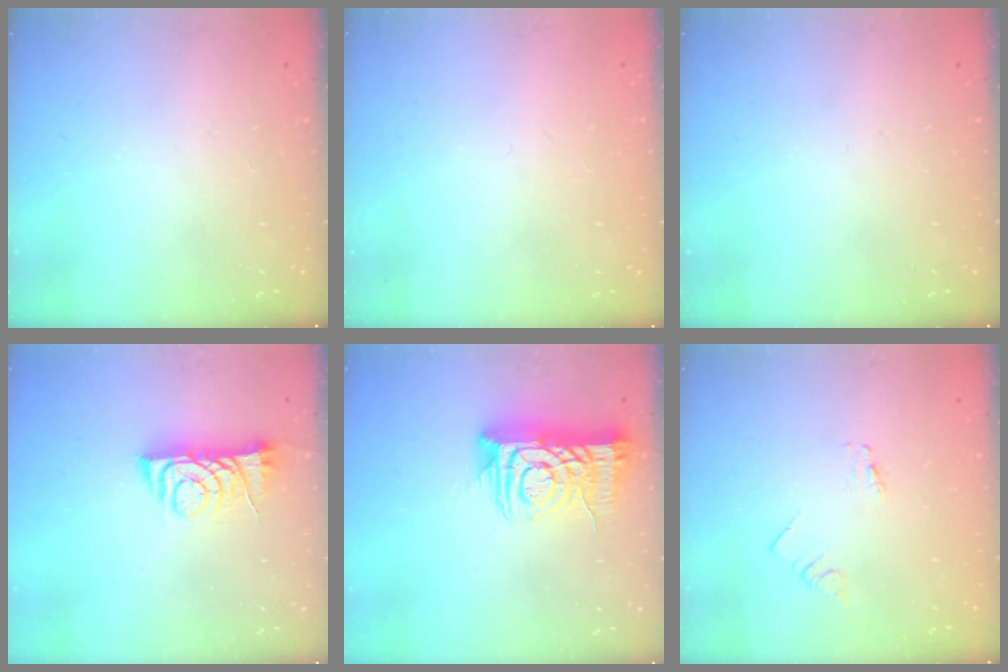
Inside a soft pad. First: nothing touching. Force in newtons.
{"total": 0.8, "press": 0.8, "slide": 0.1}
{"total": 0.0}
{"total": 7.4, "press": 7.3, "slide": 1.0}
{"total": 12.4, "press": 12.3, "slide": 1.0}
{"total": 0.0}